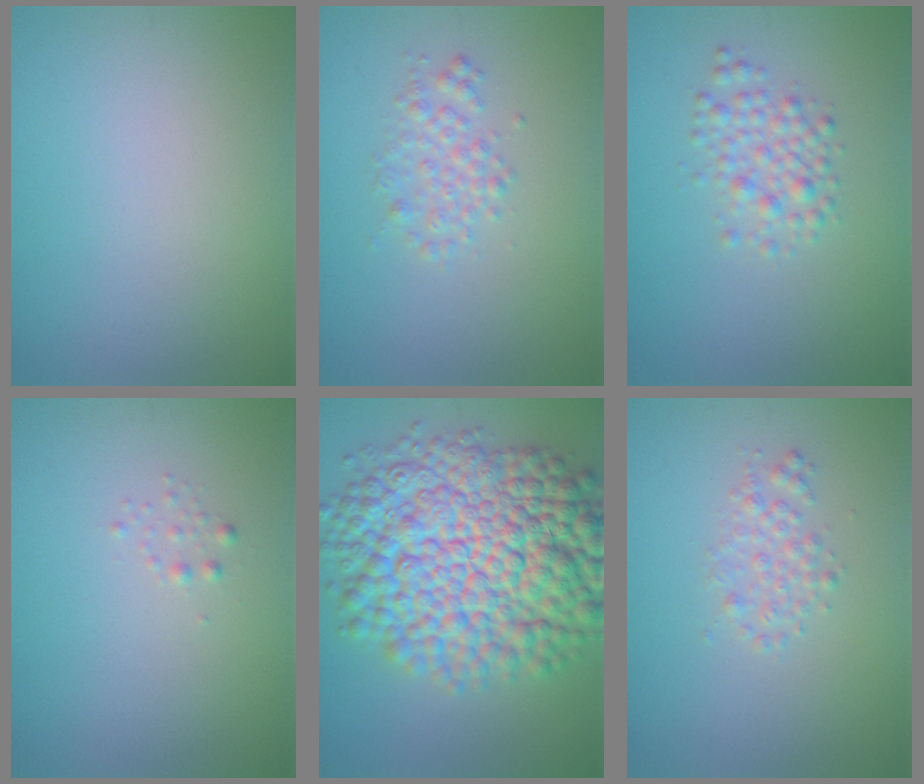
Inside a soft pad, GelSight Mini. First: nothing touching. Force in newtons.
{"total": 2.0, "press": 2.0, "slide": 0.0}
{"total": 2.6, "press": 2.6, "slide": 0.0}
{"total": 0.6, "press": 0.6, "slide": 0.1}
{"total": 14.9, "press": 14.9, "slide": 0.3}
{"total": 1.7, "press": 1.7, "slide": 0.0}